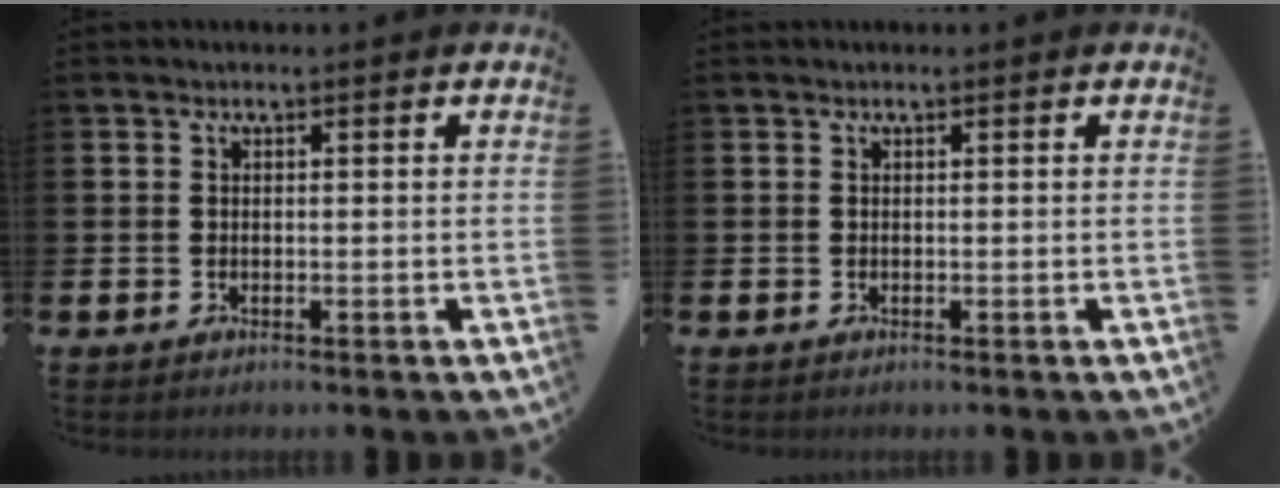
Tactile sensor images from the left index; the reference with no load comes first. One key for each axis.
{"total": 0.0}